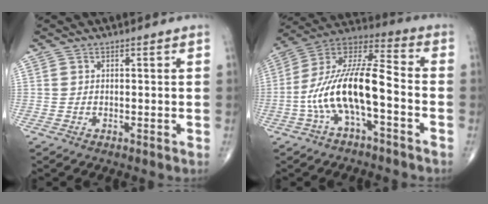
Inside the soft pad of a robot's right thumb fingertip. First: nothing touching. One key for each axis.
{"total": 15.8, "fx": -4.4, "fy": 5.2, "fz": 14.3, "tx": -0.282, "ty": 0.062, "tz": -0.085}